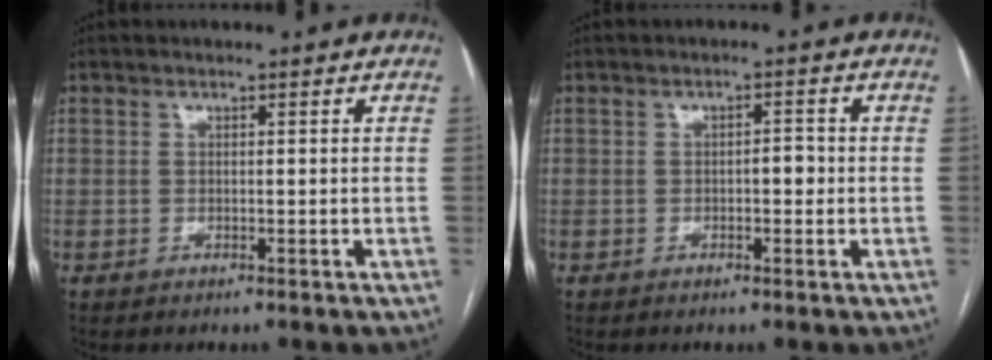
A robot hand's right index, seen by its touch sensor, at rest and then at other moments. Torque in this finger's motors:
{"motor_torque": [0.48, 0.18, 0.14, 0.04]}